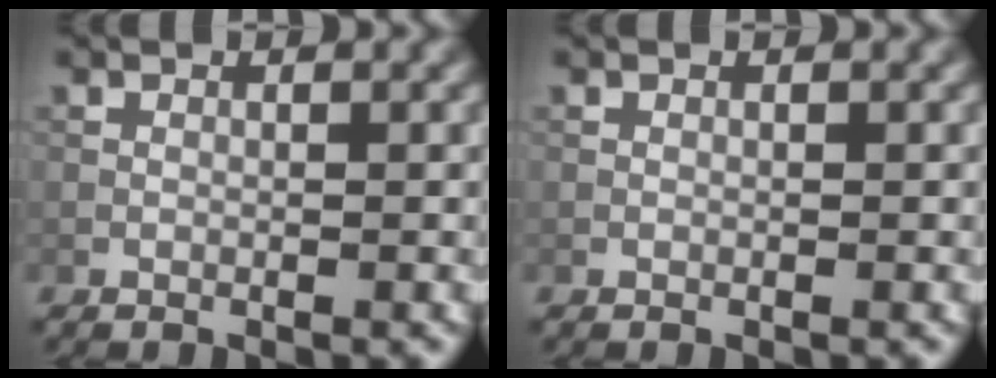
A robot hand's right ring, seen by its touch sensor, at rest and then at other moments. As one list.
[{"total": 0.0}]